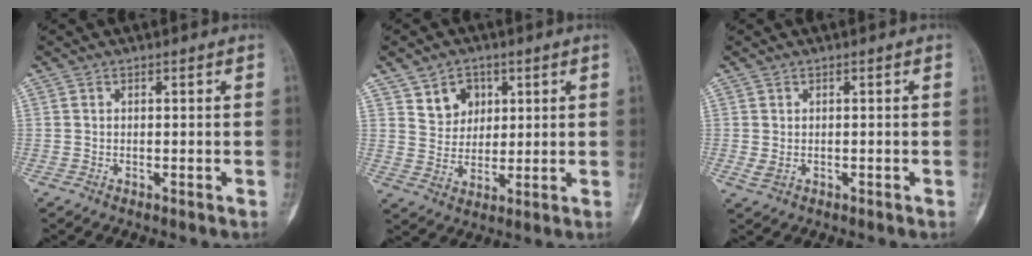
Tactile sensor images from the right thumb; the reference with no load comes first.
{"total": 6.8, "force": [3.3, 5.5, 2.4], "torque": [-0.009, -0.018, 0.061]}
{"total": 1.4, "force": [-0.2, 1.0, 1.0], "torque": [-0.022, 0.000, 0.001]}